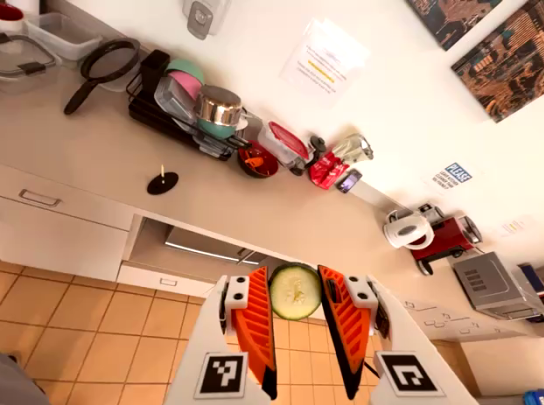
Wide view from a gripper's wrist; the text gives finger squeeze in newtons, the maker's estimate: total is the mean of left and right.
{"total": 8.4, "left": 8.3, "right": 8.5}